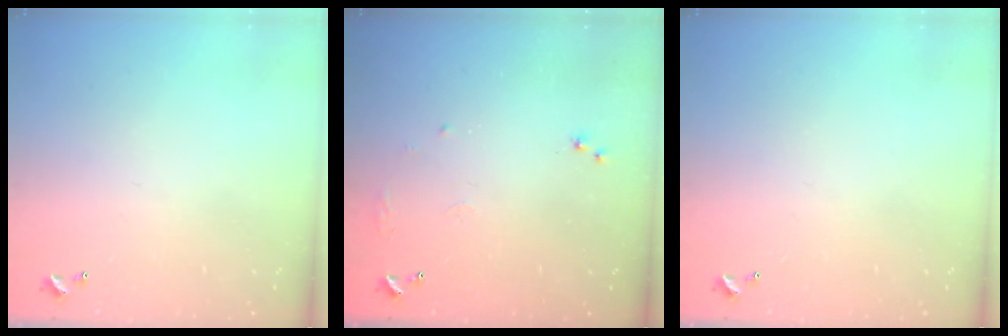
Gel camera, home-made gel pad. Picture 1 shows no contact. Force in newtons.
{"total": 6.4, "press": 6.3, "slide": 1.0}
{"total": 0.0}